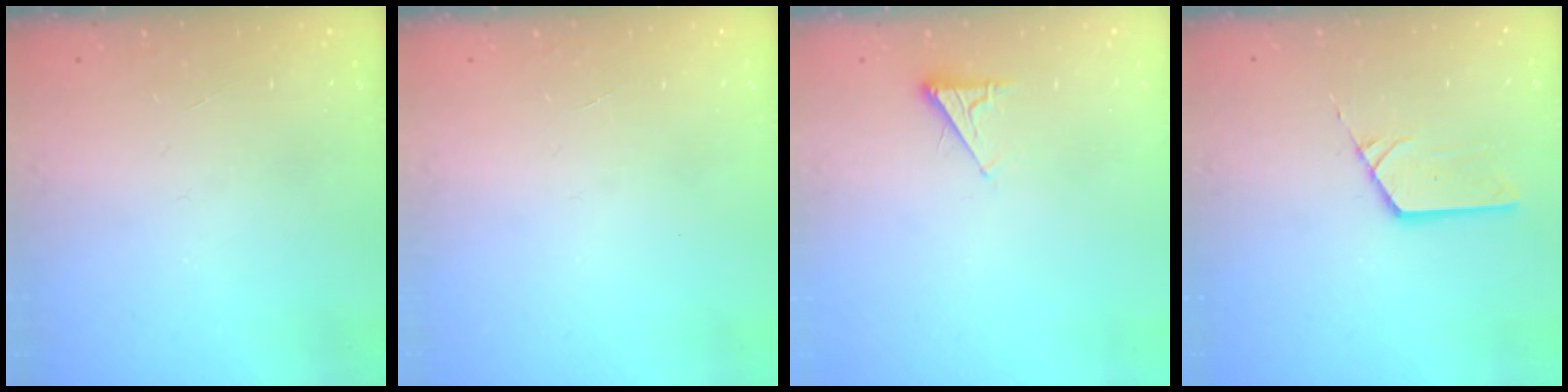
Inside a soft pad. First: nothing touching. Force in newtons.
{"total": 0.0}
{"total": 2.5, "press": 2.5, "slide": 0.4}
{"total": 3.5, "press": 3.5, "slide": 0.1}